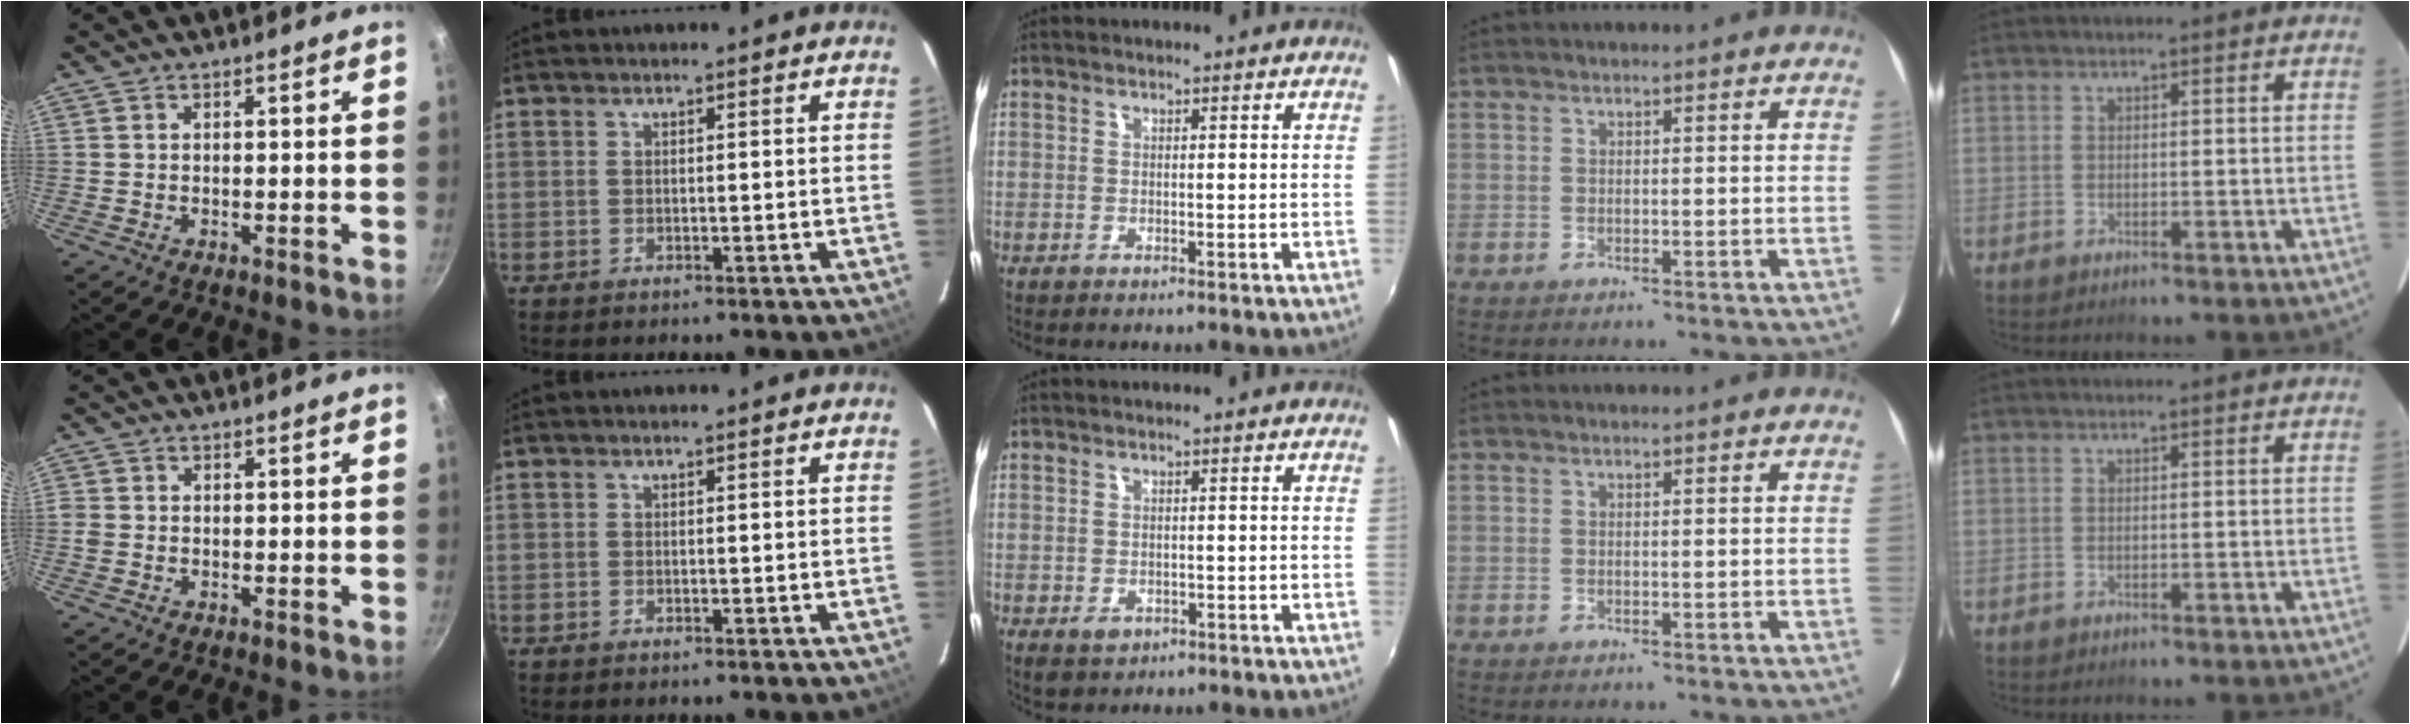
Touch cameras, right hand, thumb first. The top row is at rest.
{"thumb": {"total": 1.5, "force": [-0.4, 1.3, 0.6], "torque": [-0.011, 0.001, -0.010]}, "middle": {"total": 2.7, "force": [-1.2, 2.0, 1.4], "torque": [-0.026, -0.007, -0.014]}}